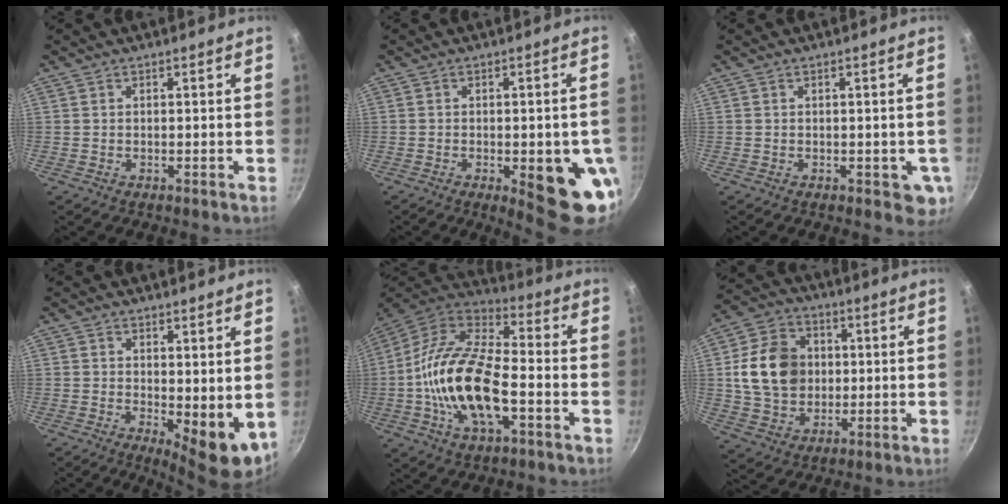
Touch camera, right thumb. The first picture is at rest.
{"total": 12.3, "force": [-3.4, 4.2, 11.1], "torque": [-0.106, 0.004, -0.035]}
{"total": 5.1, "force": [-1.2, 2.7, 4.2], "torque": [-0.026, -0.001, -0.012]}
{"total": 7.6, "force": [0.8, 3.3, 6.8], "torque": [-0.082, -0.015, 0.021]}
{"total": 20.6, "force": [-4.5, 9.8, 17.6], "torque": [-0.324, 0.037, -0.099]}
{"total": 14.5, "force": [1.4, 11.7, 8.5], "torque": [-0.128, 0.010, 0.025]}